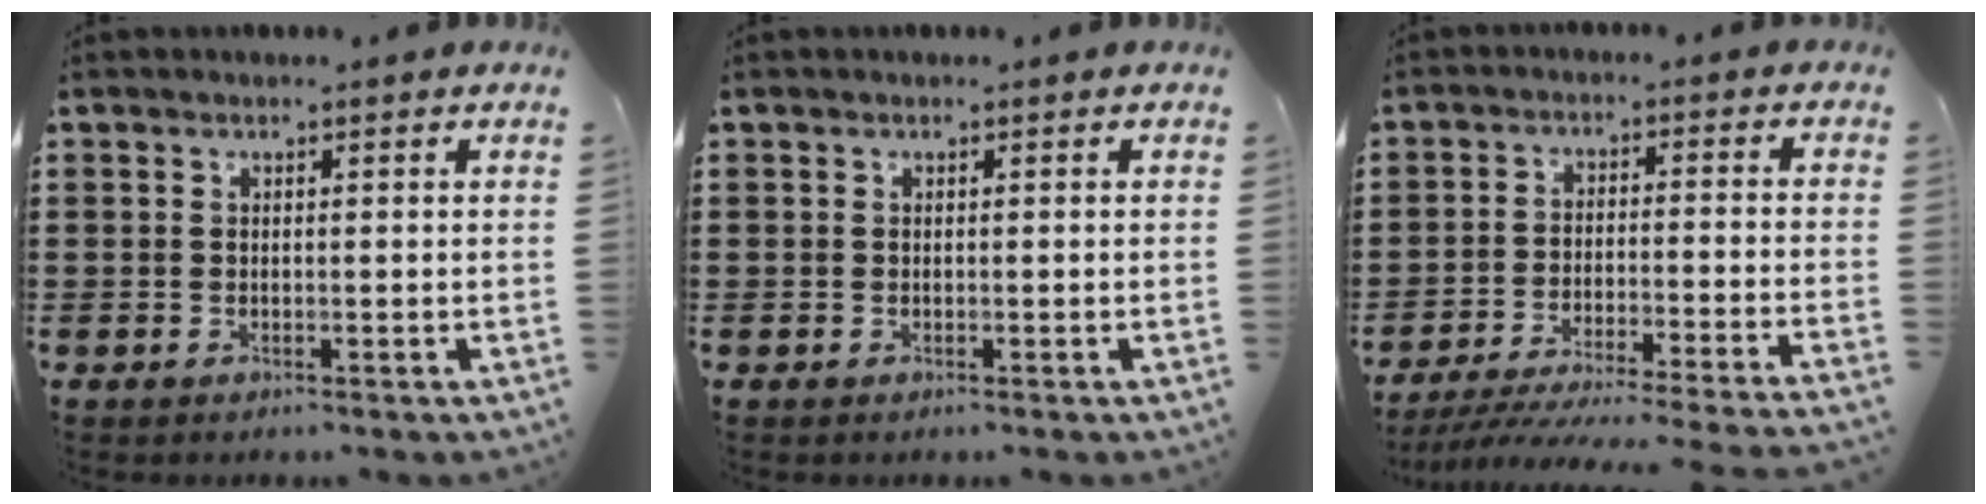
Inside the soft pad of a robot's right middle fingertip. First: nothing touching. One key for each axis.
{"total": 0.0}
{"total": 5.5, "fx": -5.1, "fy": -0.7, "fz": 1.9, "tx": -0.036, "ty": -0.017, "tz": -0.102}